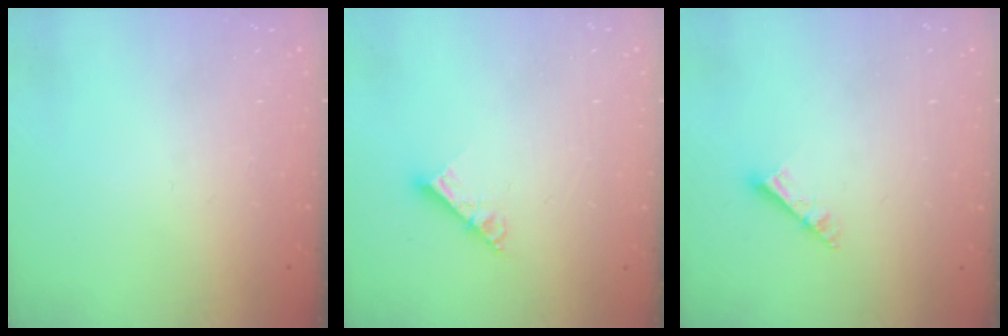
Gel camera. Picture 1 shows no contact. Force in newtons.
{"total": 6.6, "press": 6.5, "slide": 0.7}
{"total": 4.1, "press": 4.1, "slide": 0.2}